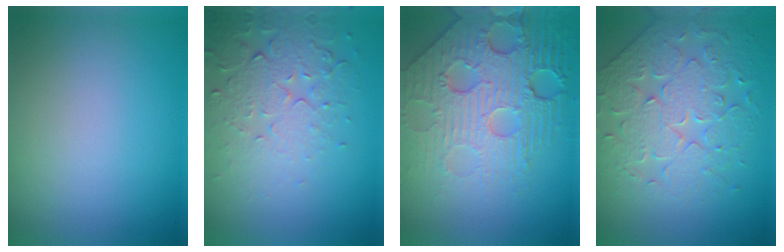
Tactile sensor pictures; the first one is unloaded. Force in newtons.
{"total": 5.2, "press": 3.8, "slide": 3.5}
{"total": 8.6, "press": 6.0, "slide": 6.2}
{"total": 5.1, "press": 4.9, "slide": 1.3}